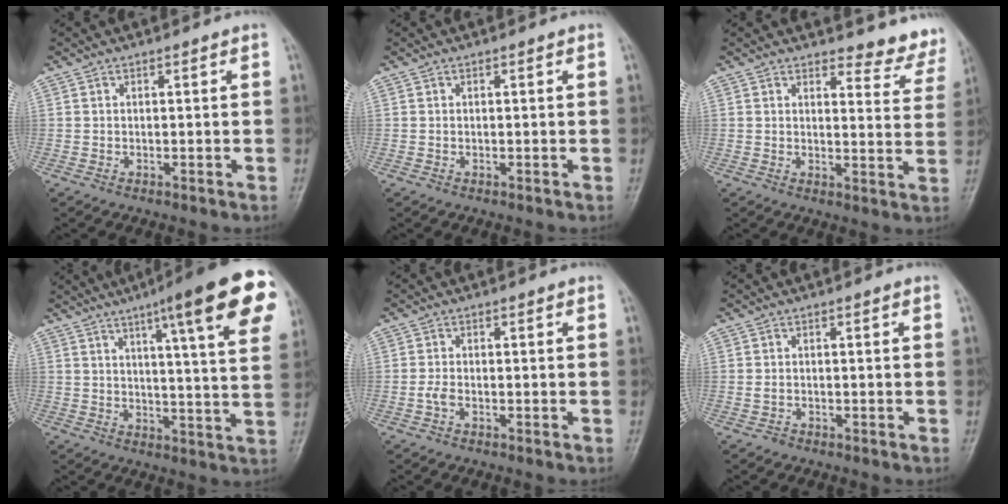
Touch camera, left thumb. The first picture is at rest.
{"total": 0.0}
{"total": 7.7, "force": [7.3, 2.3, 0.5], "torque": [0.025, -0.067, 0.066]}
{"total": 20.6, "force": [10.5, 3.2, 17.5], "torque": [-0.224, -0.022, 0.132]}
{"total": 1.5, "force": [-0.7, 0.7, 1.1], "torque": [-0.025, 0.003, -0.016]}
{"total": 0.8, "force": [-0.5, 0.6, 0.2], "torque": [-0.001, 0.003, -0.008]}